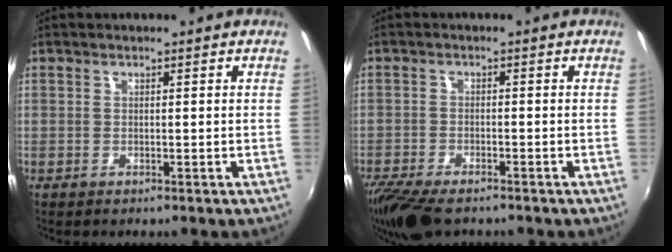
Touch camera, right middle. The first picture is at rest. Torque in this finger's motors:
{"motor_torque": [1.03, -1.11, 0.16, 0.05]}